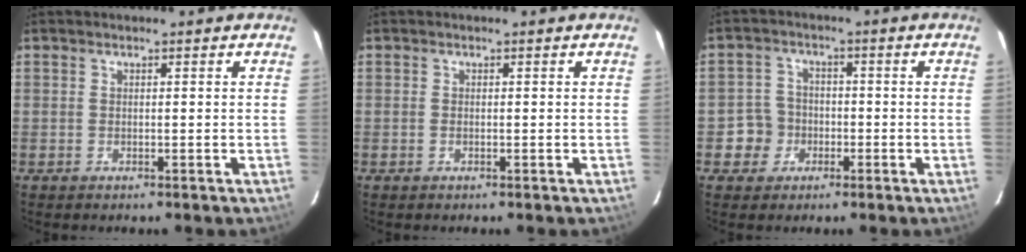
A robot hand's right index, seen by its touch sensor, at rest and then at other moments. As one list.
[{"total": 0.0}, {"total": 5.1, "force": [-1.8, 4.8, 0.1], "torque": [0.001, 0.020, -0.031]}]